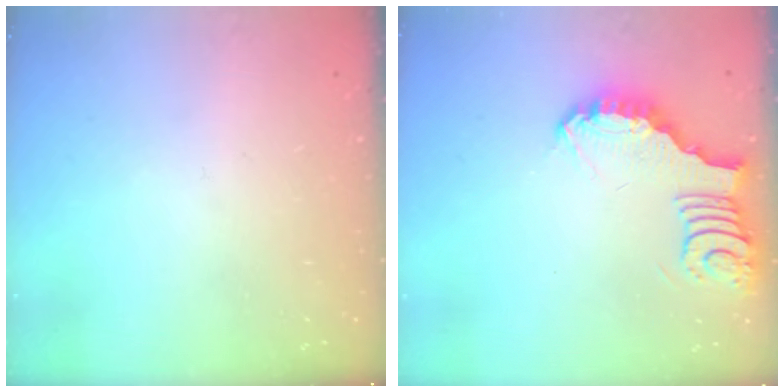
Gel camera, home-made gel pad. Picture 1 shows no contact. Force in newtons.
{"total": 3.8, "press": 3.8, "slide": 0.3}